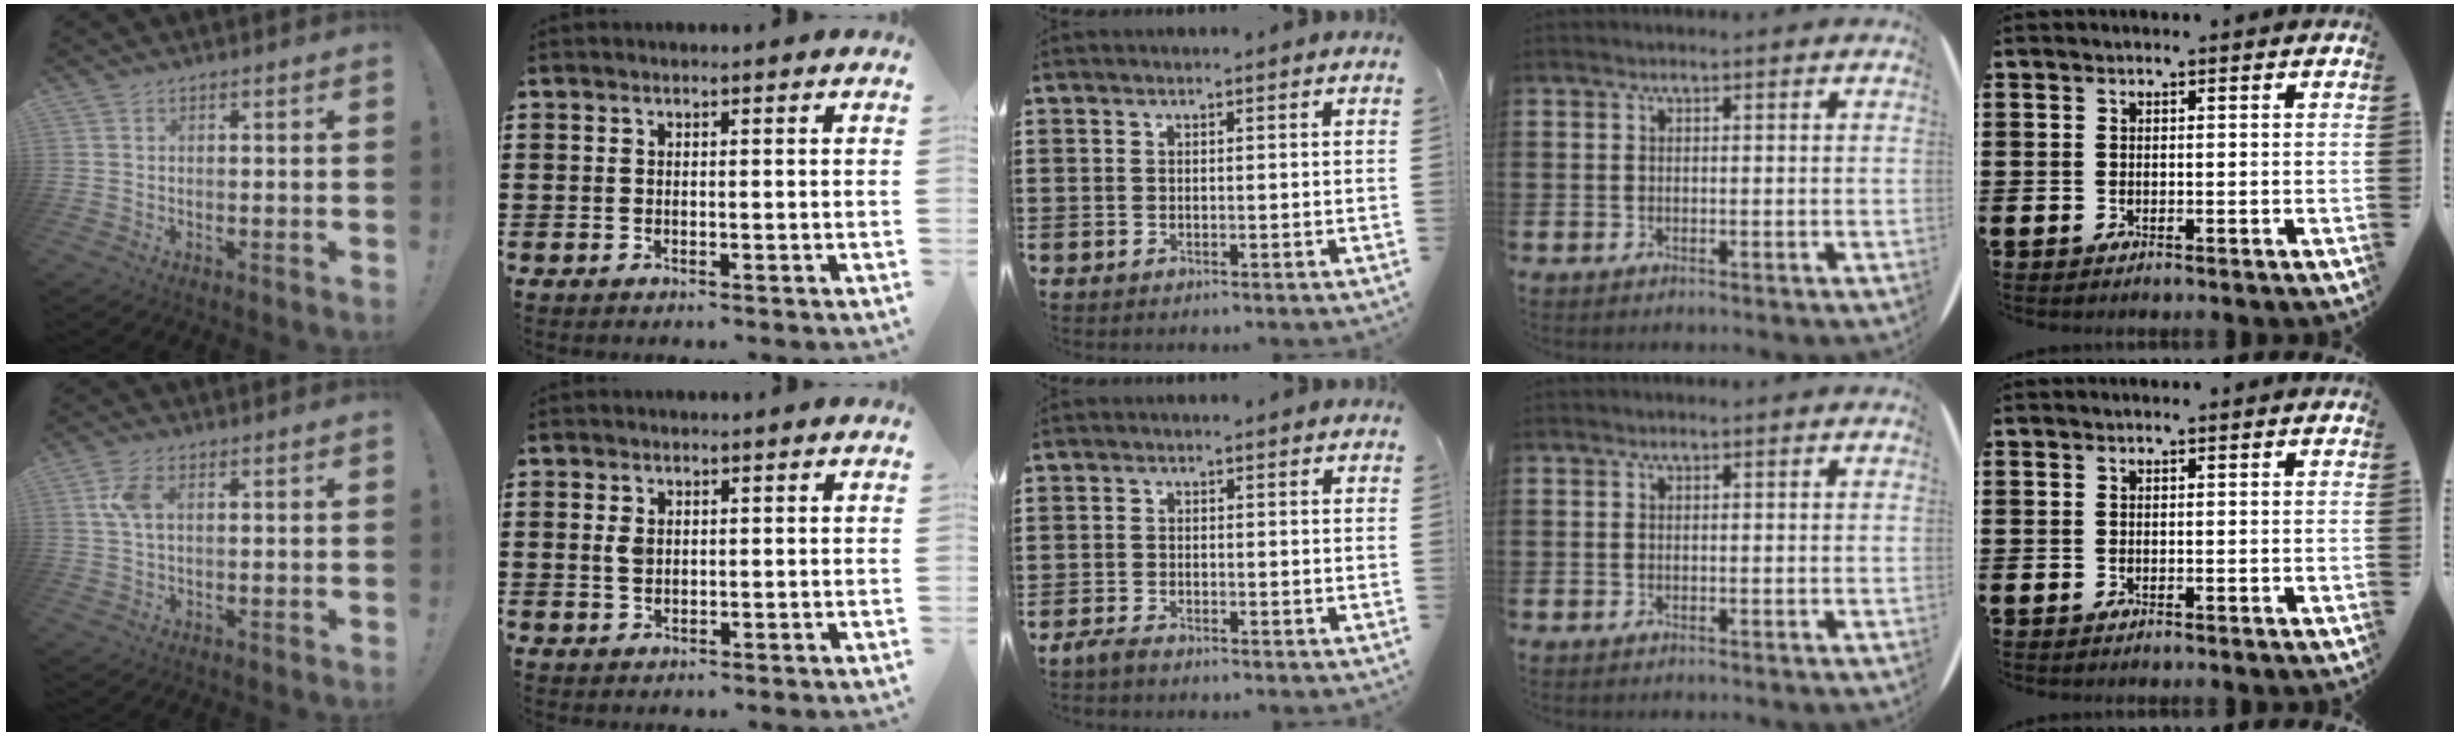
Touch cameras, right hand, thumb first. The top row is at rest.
{"thumb": {"total": 5.8, "force": [1.6, 3.0, 4.7], "torque": [-0.100, 0.006, 0.028]}, "index": {"total": 2.0, "force": [0.4, 1.2, 1.5], "torque": [-0.035, 0.005, 0.007]}, "middle": {"total": 1.7, "force": [-1.4, 0.3, 0.9], "torque": [-0.026, -0.002, -0.030]}}